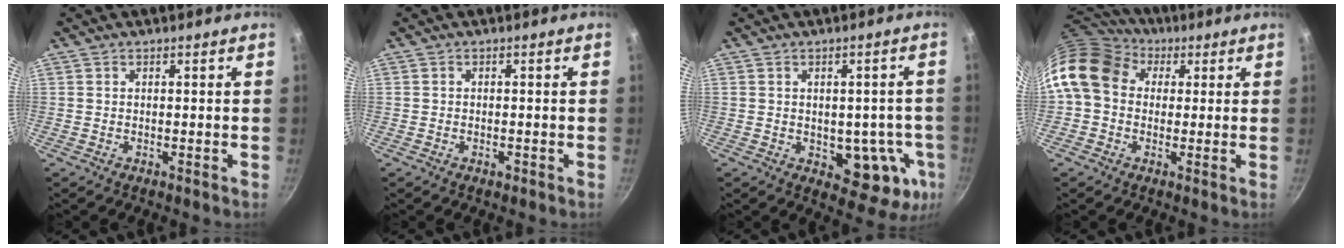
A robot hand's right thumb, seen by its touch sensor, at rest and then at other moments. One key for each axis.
{"total": 1.0, "fx": -0.6, "fy": 0.6, "fz": 0.6, "tx": -0.010, "ty": 0.003, "tz": -0.009}
{"total": 11.7, "fx": -2.3, "fy": 7.3, "fz": 8.9, "tx": -0.057, "ty": 0.001, "tz": -0.020}
{"total": 14.2, "fx": 3.2, "fy": 11.3, "fz": 7.9, "tx": -0.132, "ty": 0.027, "tz": 0.039}